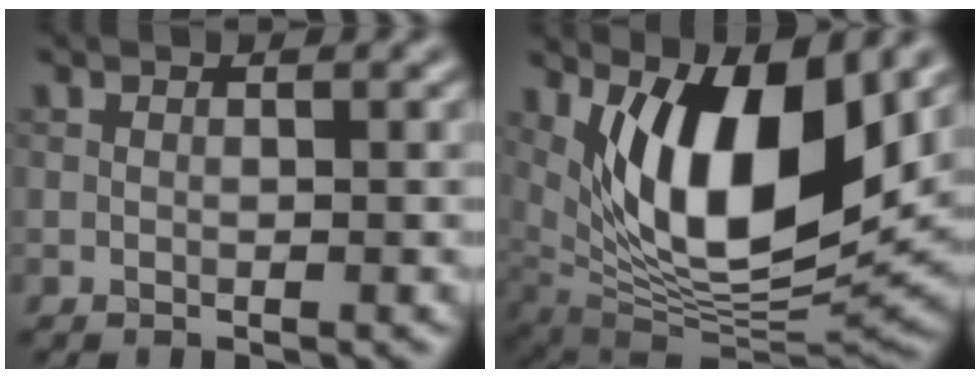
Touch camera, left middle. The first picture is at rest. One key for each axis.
{"total": 12.2, "fx": 4.1, "fy": 4.7, "fz": 10.4, "tx": -0.173, "ty": -0.021, "tz": 0.081}